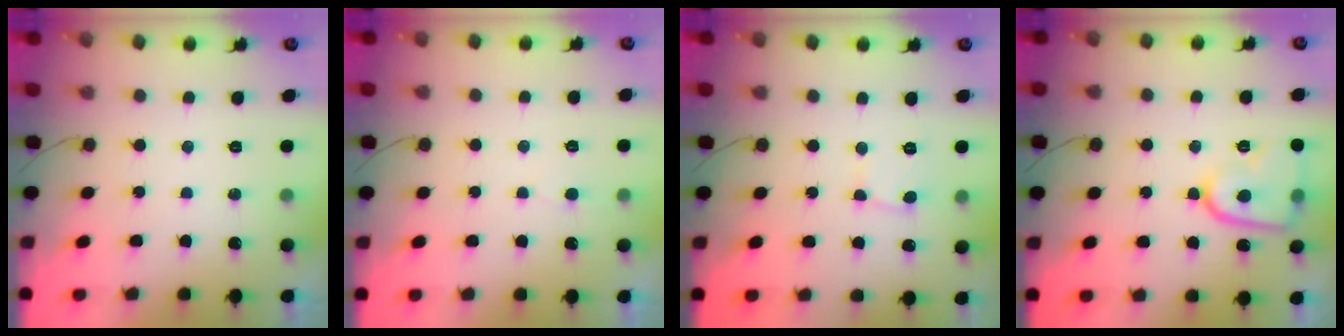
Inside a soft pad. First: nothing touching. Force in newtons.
{"total": 3.2, "press": 3.2, "slide": 0.3}
{"total": 2.6, "press": 2.6, "slide": 0.1}
{"total": 12.5, "press": 12.4, "slide": 1.2}